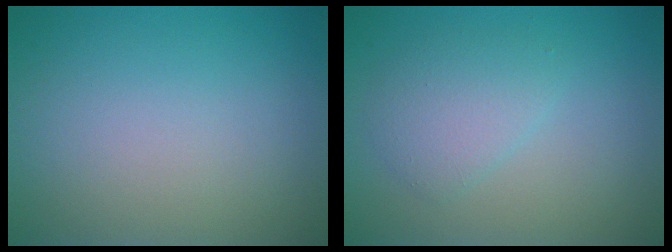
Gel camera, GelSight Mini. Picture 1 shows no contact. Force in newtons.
{"total": 2.6, "press": 2.6, "slide": 0.2}